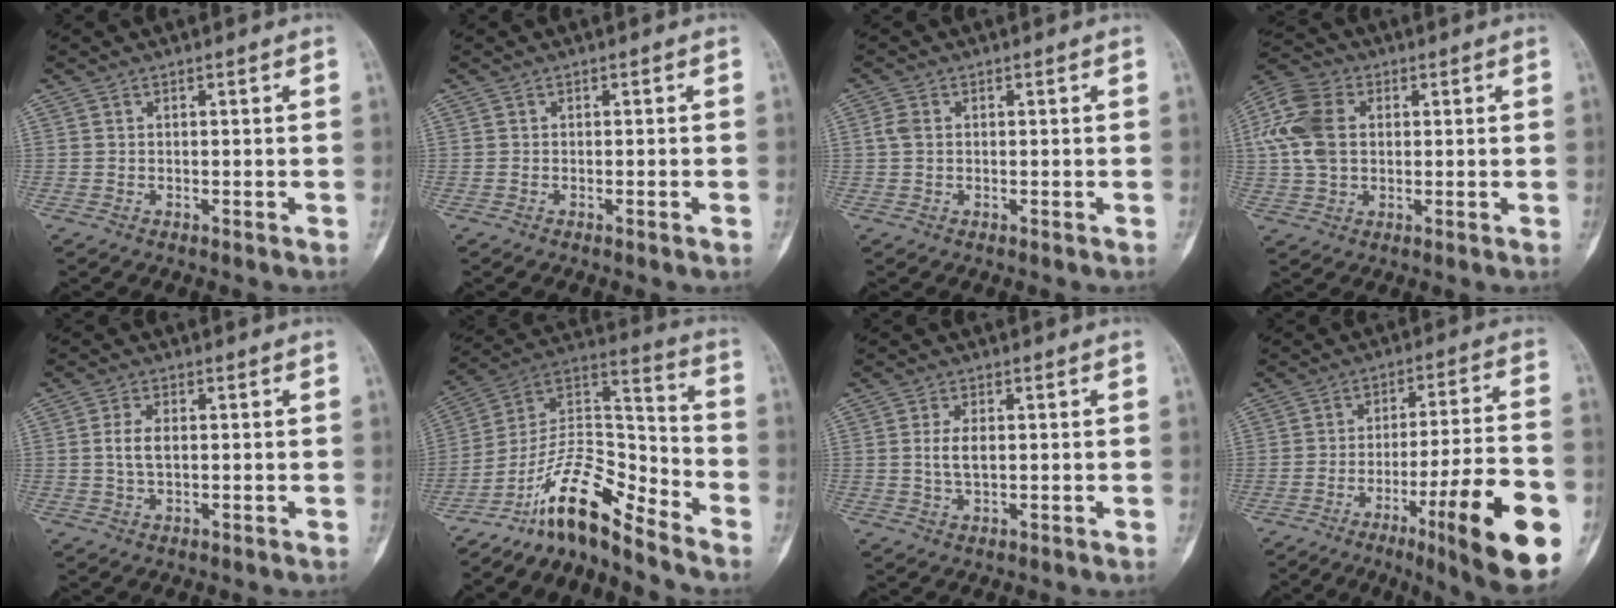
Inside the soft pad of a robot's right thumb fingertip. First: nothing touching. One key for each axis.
{"total": 0.7, "fx": -0.3, "fy": 0.0, "fz": 0.7, "tx": -0.012, "ty": 0.001, "tz": -0.001}
{"total": 2.0, "fx": 0.2, "fy": 1.4, "fz": 1.4, "tx": -0.036, "ty": 0.003, "tz": 0.002}
{"total": 11.6, "fx": 1.8, "fy": 8.2, "fz": 8.1, "tx": -0.172, "ty": 0.017, "tz": 0.030}
{"total": 3.9, "fx": 0.3, "fy": 2.1, "fz": 3.3, "tx": -0.070, "ty": 0.002, "tz": 0.005}
{"total": 14.2, "fx": -11.5, "fy": 3.6, "fz": 7.6, "tx": -0.122, "ty": 0.117, "tz": -0.211}
{"total": 3.9, "fx": 0.4, "fy": 1.9, "fz": 3.4, "tx": -0.069, "ty": -0.002, "tz": 0.009}
{"total": 21.9, "fx": -8.8, "fy": 3.2, "fz": 19.8, "tx": -0.251, "ty": 0.025, "tz": -0.124}